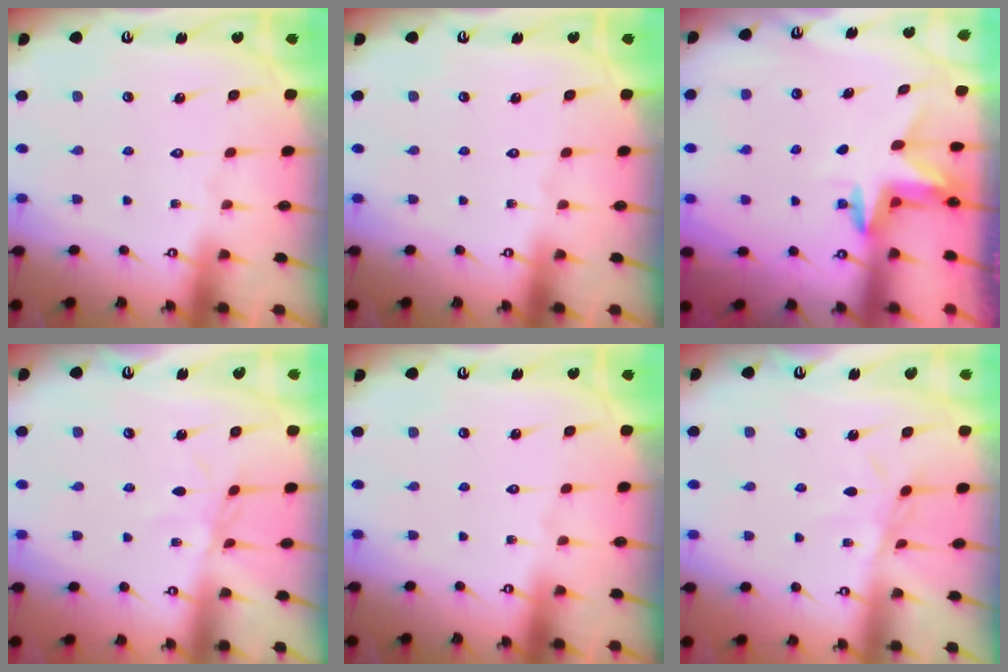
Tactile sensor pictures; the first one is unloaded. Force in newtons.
{"total": 0.0}
{"total": 3.3, "press": 3.3, "slide": 0.3}
{"total": 3.0, "press": 2.9, "slide": 0.3}
{"total": 0.0}
{"total": 4.6, "press": 4.6, "slide": 0.4}